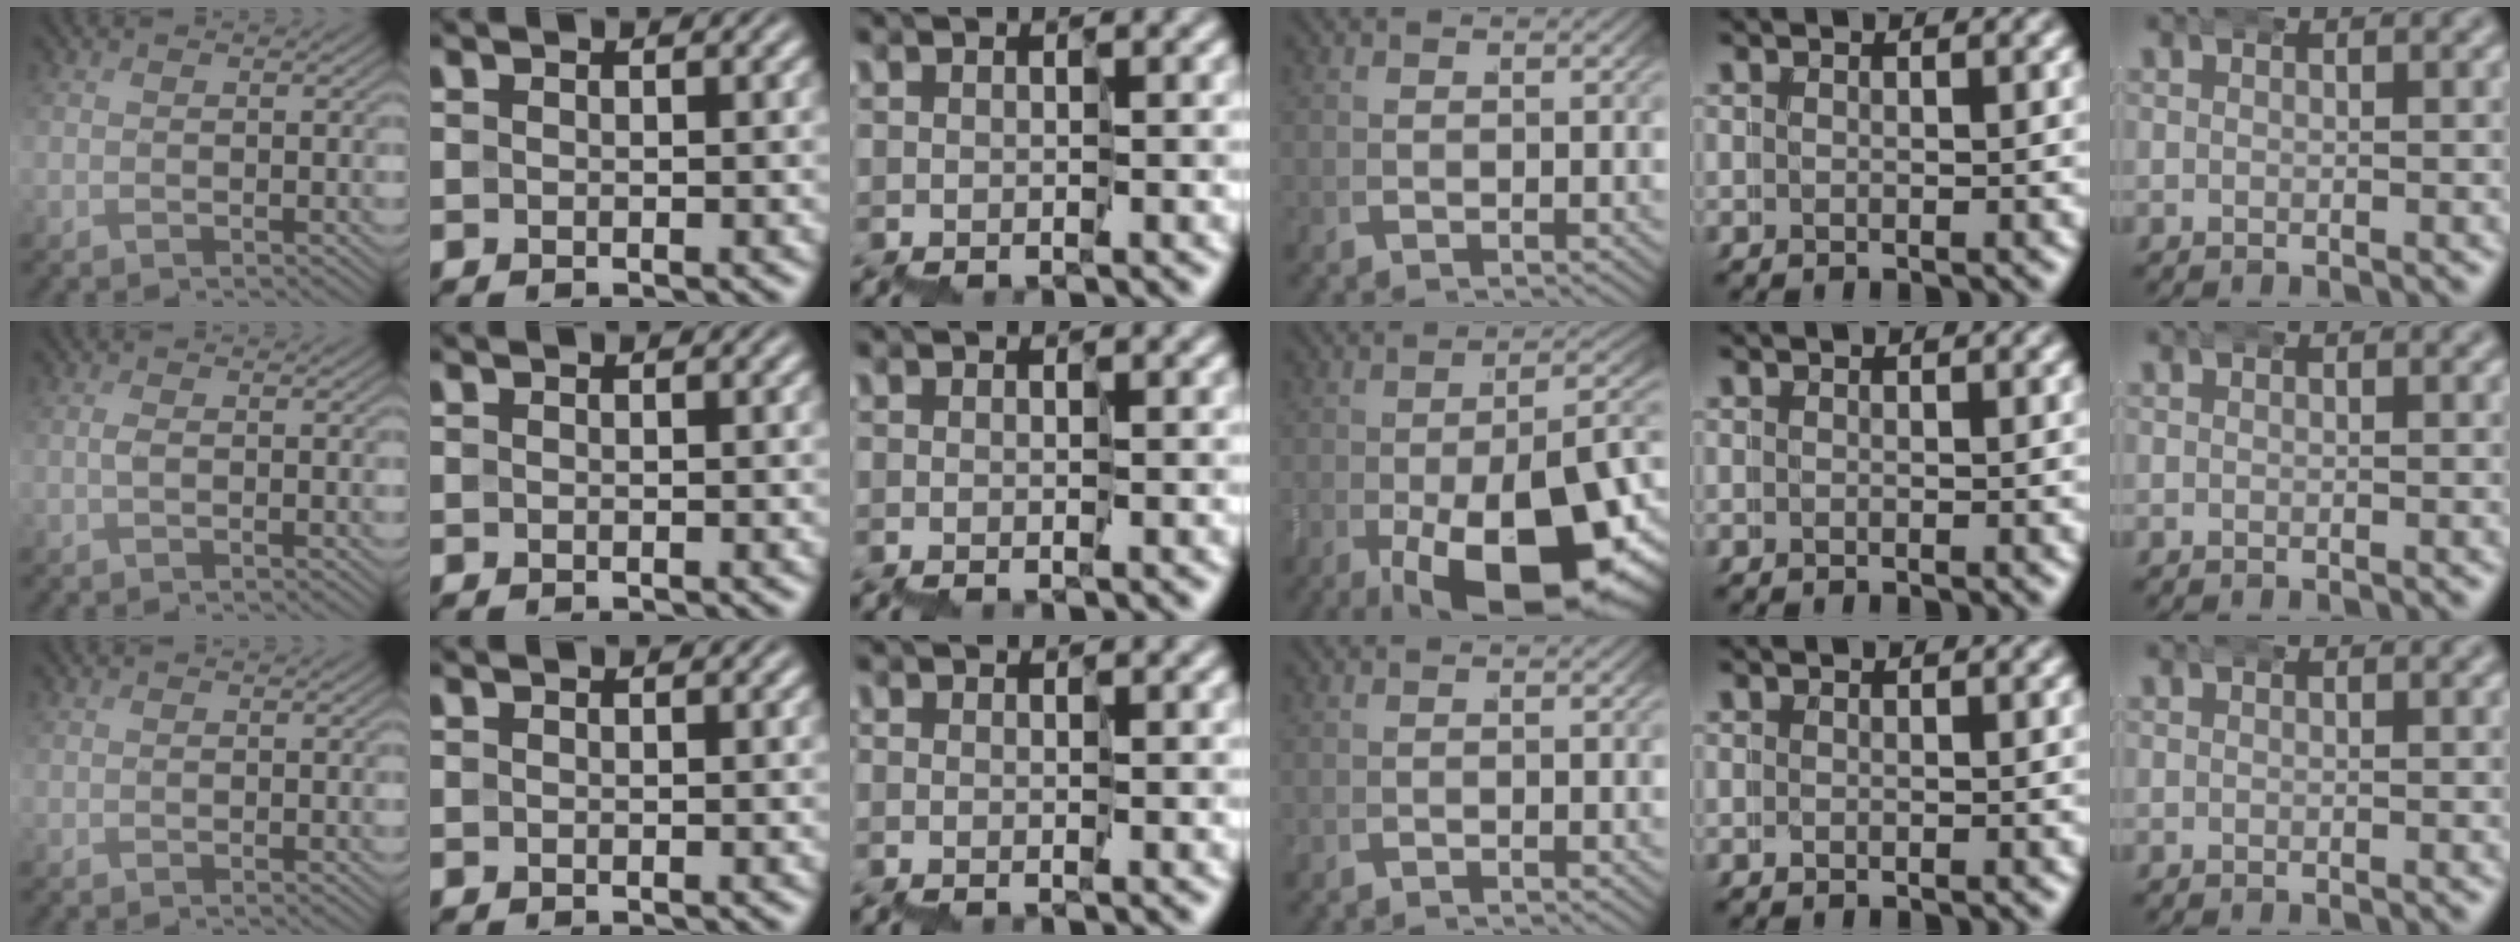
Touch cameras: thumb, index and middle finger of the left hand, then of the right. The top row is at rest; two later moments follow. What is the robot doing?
{"motion": "wrap", "object": "belt"}